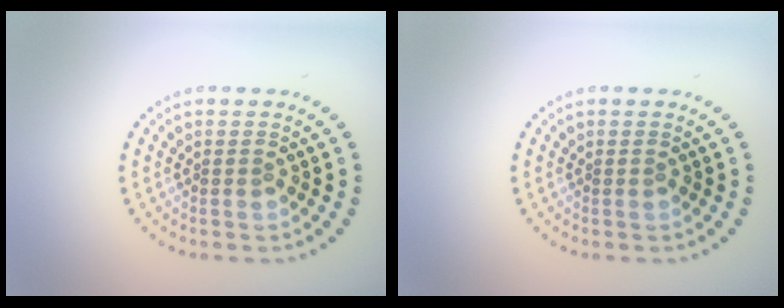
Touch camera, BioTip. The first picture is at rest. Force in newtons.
{"total": 0.0}